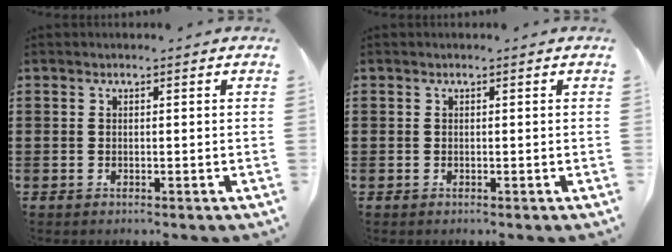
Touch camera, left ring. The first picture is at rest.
{"total": 0.0}